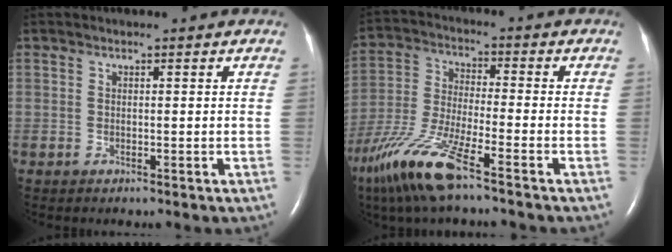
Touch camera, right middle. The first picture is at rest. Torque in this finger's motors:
{"motor_torque": [1.10, -1.04, 0.31, 0.13]}